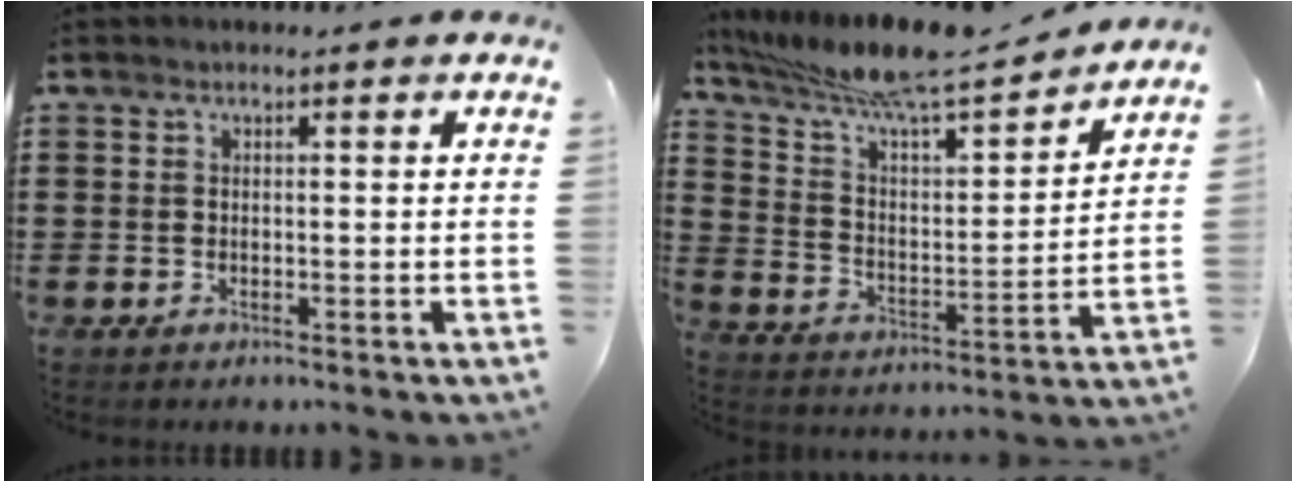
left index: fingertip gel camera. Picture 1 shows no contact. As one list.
[{"total": 9.9, "force": [8.8, 0.6, 4.5], "torque": [-0.122, -0.059, 0.148]}]